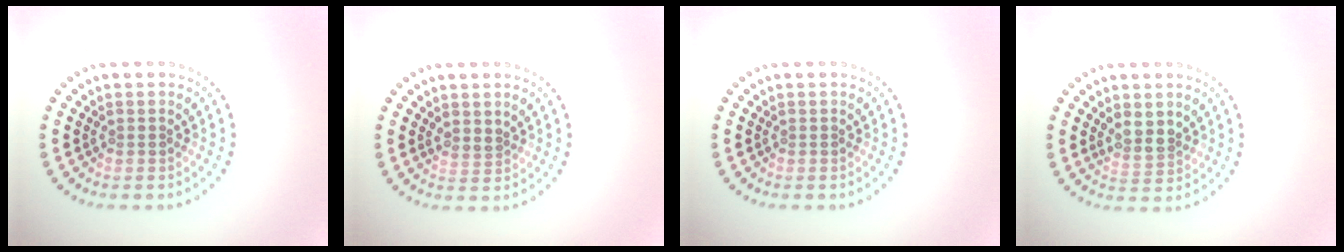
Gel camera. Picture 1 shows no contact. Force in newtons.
{"total": 0.7, "press": 0.5, "slide": 0.6}
{"total": 0.0}
{"total": 2.2, "press": 1.9, "slide": 1.2}